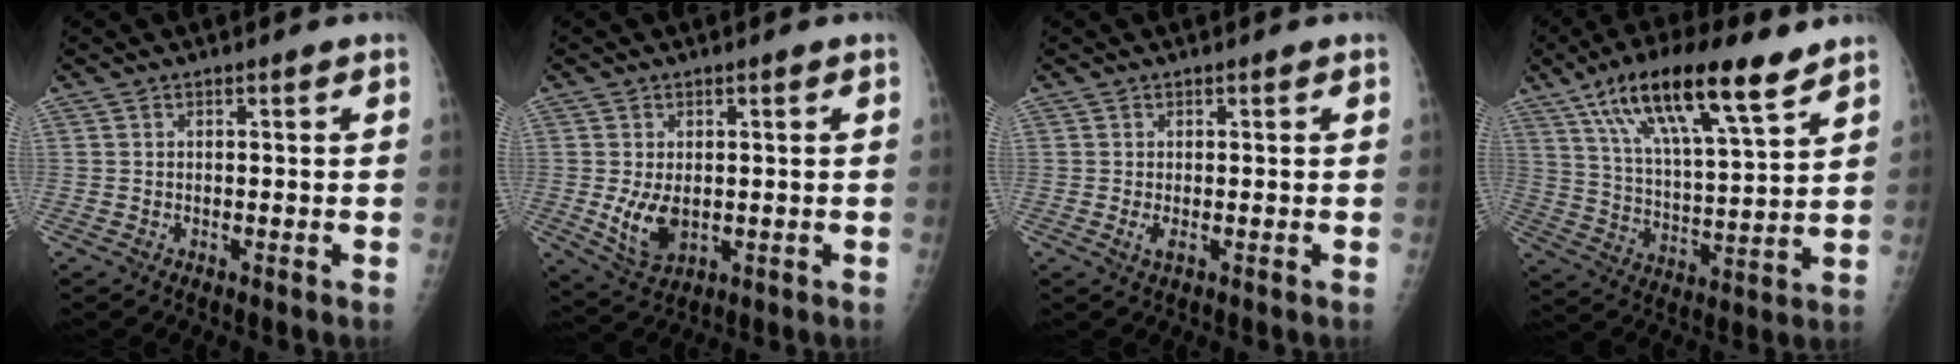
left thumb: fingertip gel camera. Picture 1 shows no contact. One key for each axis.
{"total": 6.4, "fx": -0.4, "fy": 4.0, "fz": 5.0, "tx": -0.087, "ty": -0.014, "tz": 0.005}
{"total": 1.5, "fx": -0.2, "fy": 0.5, "fz": 1.4, "tx": -0.028, "ty": -0.004, "tz": -0.002}
{"total": 19.6, "fx": 11.9, "fy": 5.2, "fz": 14.7, "tx": -0.240, "ty": -0.033, "tz": 0.213}